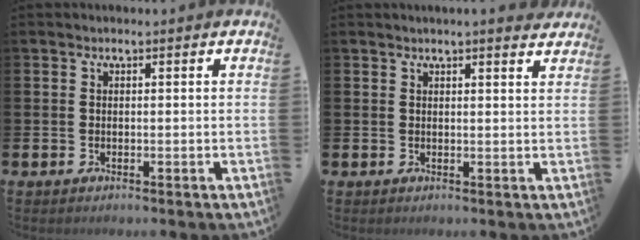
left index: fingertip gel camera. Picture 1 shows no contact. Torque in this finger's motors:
{"motor_torque": [0.49, -1.46, 0.22, 0.04]}